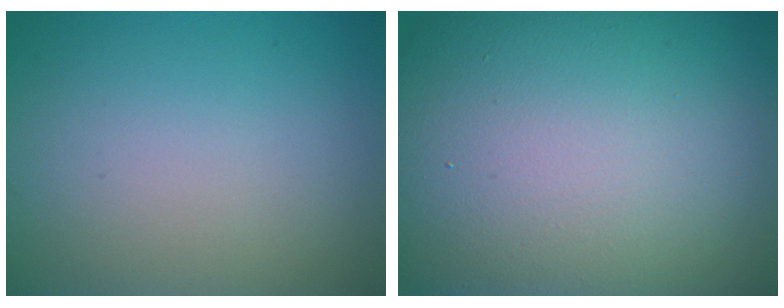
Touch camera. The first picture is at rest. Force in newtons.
{"total": 22.2, "press": 22.2, "slide": 1.0}